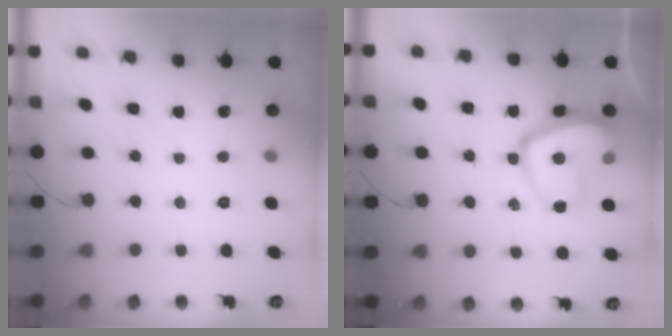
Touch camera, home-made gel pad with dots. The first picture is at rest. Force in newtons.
{"total": 15.8, "press": 15.7, "slide": 1.4}